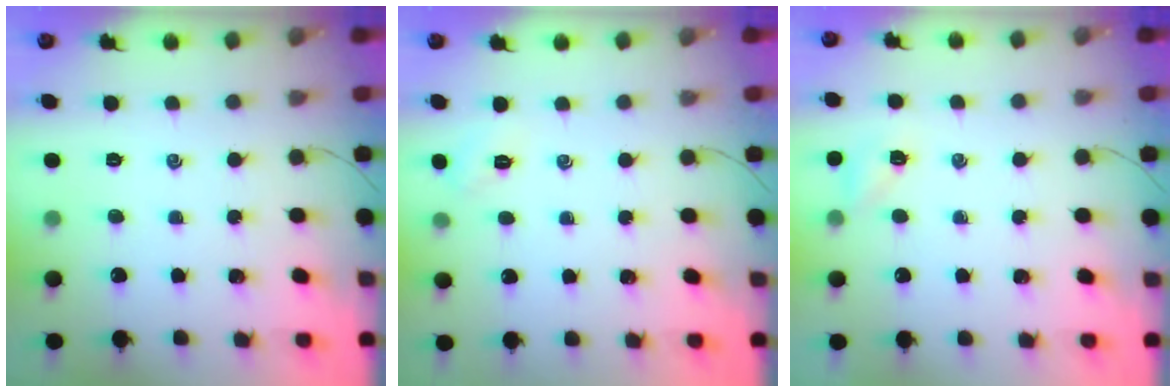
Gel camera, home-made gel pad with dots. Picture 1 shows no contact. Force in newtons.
{"total": 3.0, "press": 2.9, "slide": 0.8}
{"total": 3.7, "press": 3.5, "slide": 1.3}